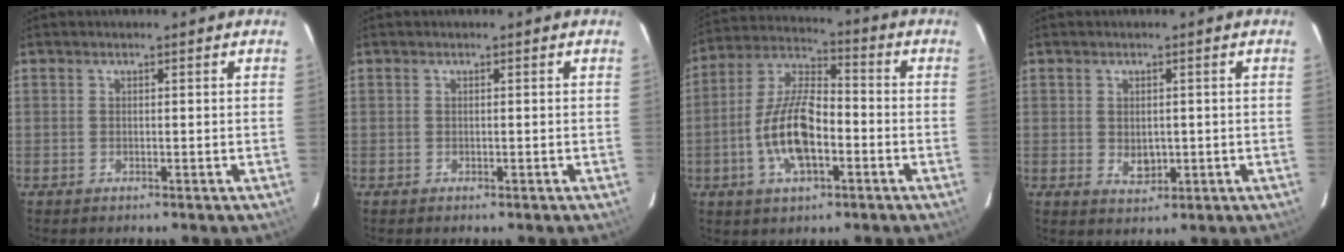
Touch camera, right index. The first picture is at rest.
{"total": 0.0}
{"total": 13.3, "force": [-3.9, 5.6, 11.4], "torque": [-0.238, 0.005, -0.074]}
{"total": 3.5, "force": [-0.3, 2.6, 2.3], "torque": [-0.036, -0.003, 0.002]}